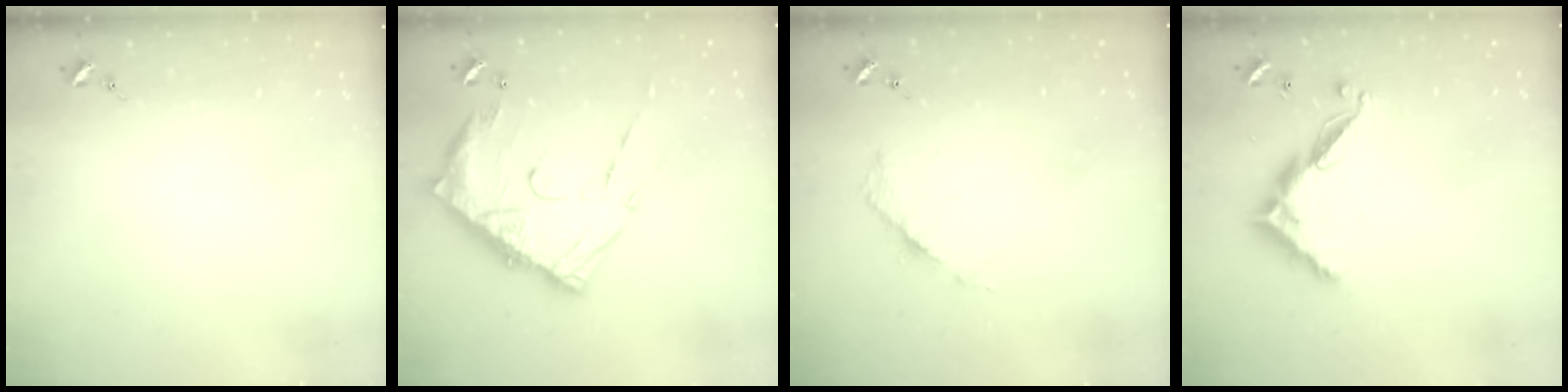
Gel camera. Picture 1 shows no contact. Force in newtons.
{"total": 17.5, "press": 17.4, "slide": 2.0}
{"total": 3.6, "press": 3.6, "slide": 0.5}
{"total": 11.3, "press": 11.3, "slide": 0.3}